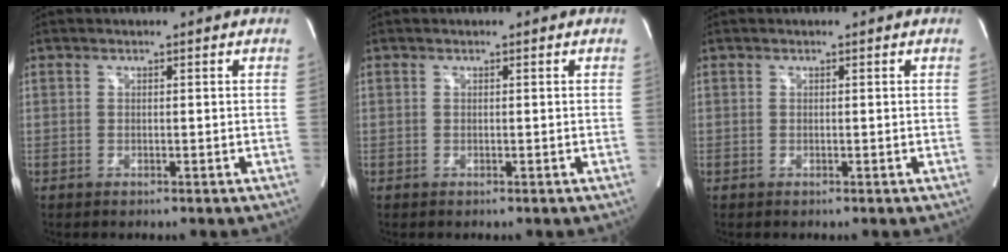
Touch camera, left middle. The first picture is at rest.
{"total": 0.0}
{"total": 0.0}